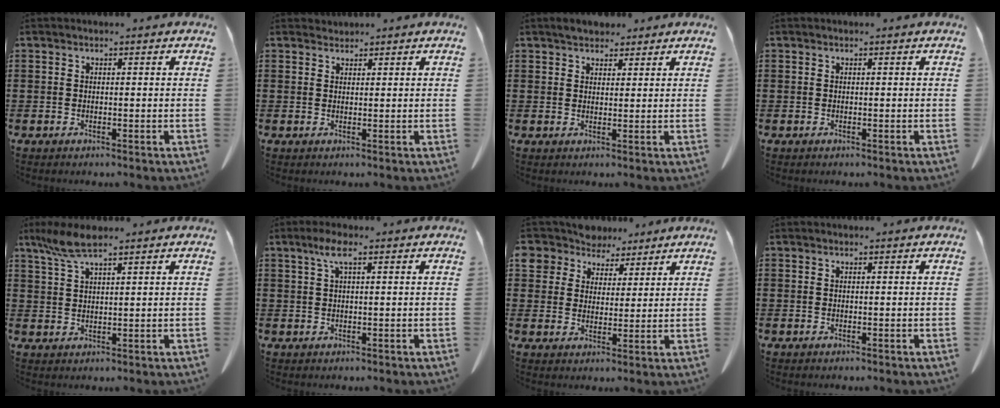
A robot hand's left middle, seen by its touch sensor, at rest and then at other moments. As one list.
[{"total": 1.0, "force": [1.0, 0.3, -0.1], "torque": [-0.001, 0.001, 0.020]}, {"total": 2.6, "force": [2.2, 1.1, 0.5], "torque": [0.001, 0.000, 0.040]}, {"total": 0.0}, {"total": 5.2, "force": [3.6, 0.8, 3.6], "torque": [-0.086, -0.004, 0.064]}, {"total": 3.2, "force": [1.3, 0.7, 2.8], "torque": [-0.060, 0.006, 0.022]}, {"total": 5.7, "force": [4.6, 3.3, 0.2], "torque": [-0.037, -0.016, 0.085]}, {"total": 0.0}]